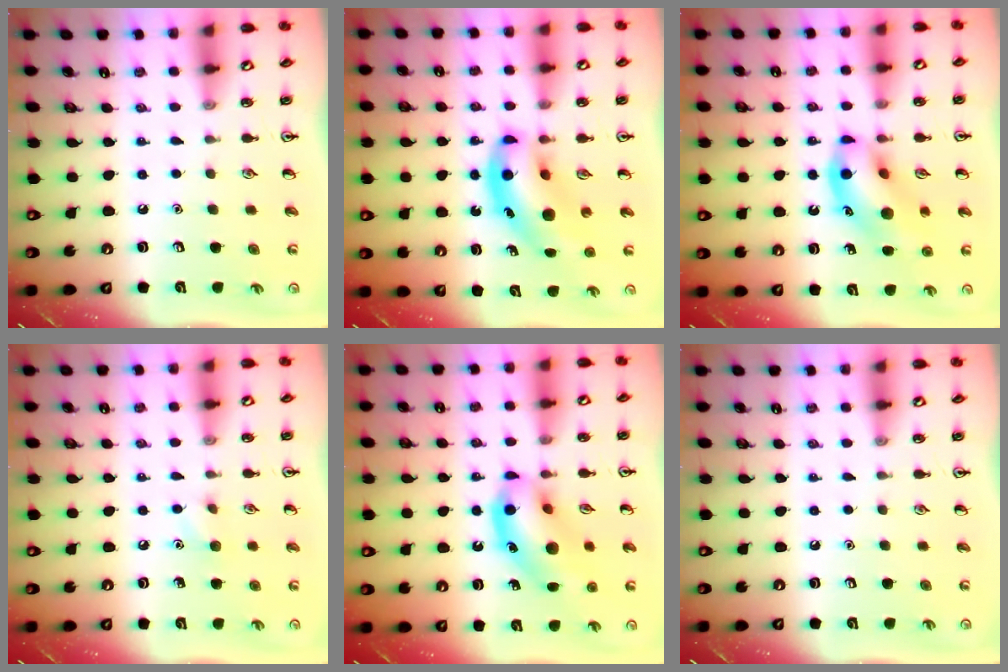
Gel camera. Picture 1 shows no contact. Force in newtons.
{"total": 11.9, "press": 11.4, "slide": 3.3}
{"total": 13.5, "press": 13.3, "slide": 2.7}
{"total": 5.9, "press": 5.7, "slide": 1.7}
{"total": 14.4, "press": 14.2, "slide": 2.2}
{"total": 0.0}